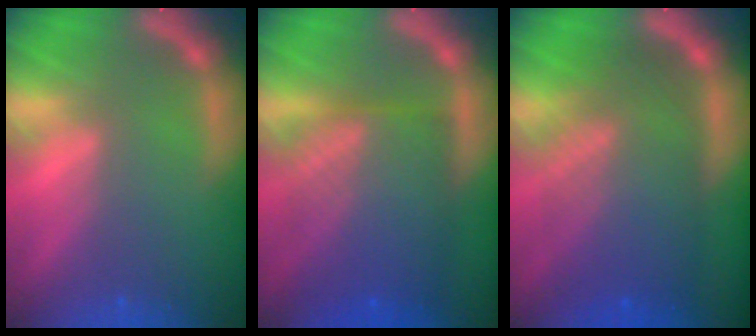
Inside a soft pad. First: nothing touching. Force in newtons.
{"total": 10.0}
{"total": 10.0}